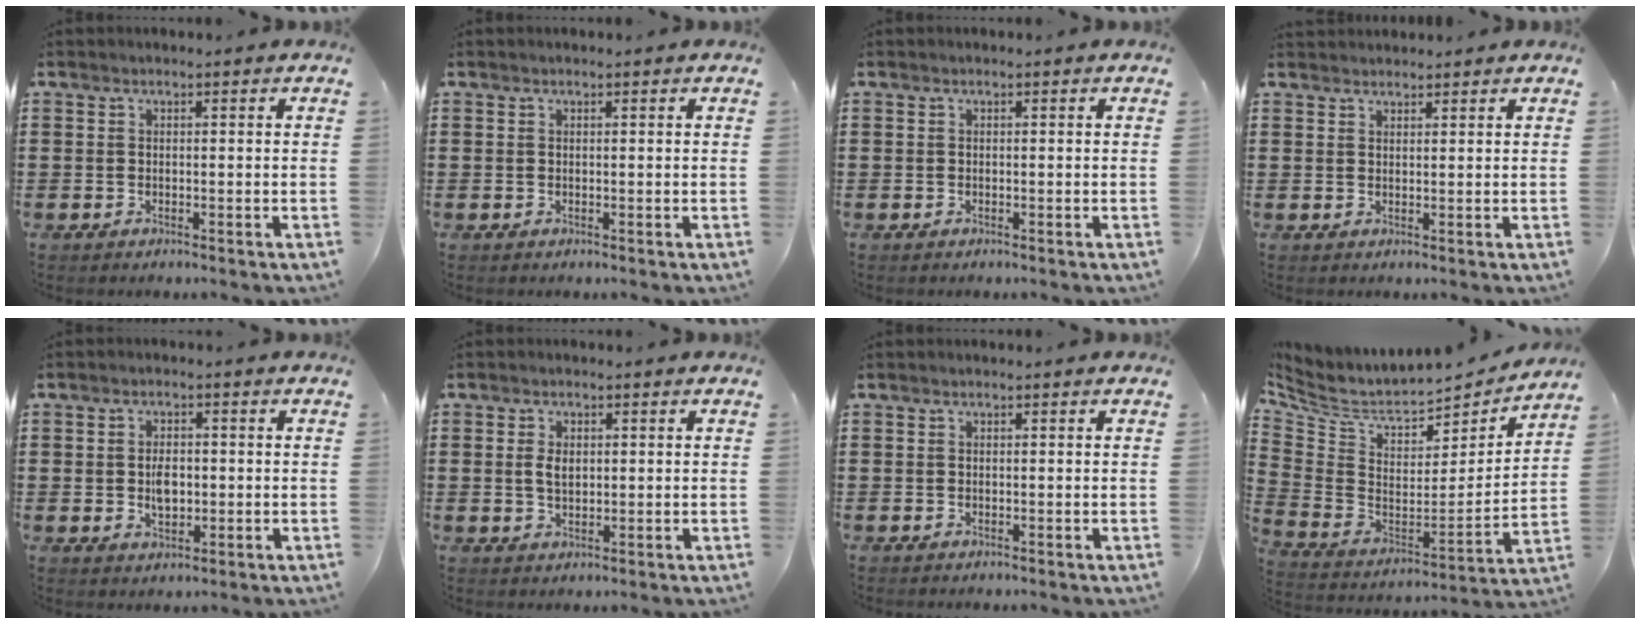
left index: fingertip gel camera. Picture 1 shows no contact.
{"total": 0.0}
{"total": 0.0}
{"total": 1.6, "force": [1.6, 0.3, 0.0], "torque": [-0.003, 0.001, 0.032]}
{"total": 4.0, "force": [0.0, 2.6, 3.1], "torque": [-0.055, 0.005, -0.002]}
{"total": 2.9, "force": [0.5, 1.7, 2.4], "torque": [-0.051, 0.007, 0.009]}
{"total": 0.0}
{"total": 5.9, "force": [4.9, 2.2, 2.4], "torque": [-0.077, -0.048, 0.082]}